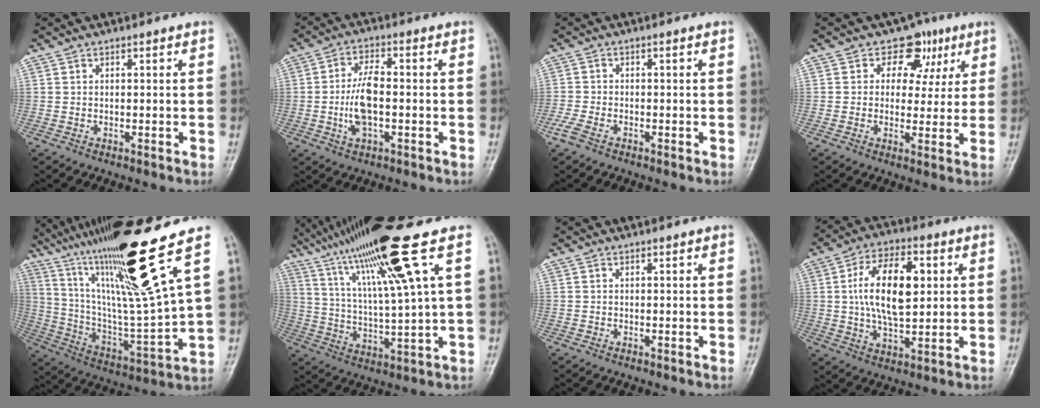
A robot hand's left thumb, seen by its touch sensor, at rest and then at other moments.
{"total": 8.2, "force": [-1.2, 3.6, 7.3], "torque": [-0.146, 0.011, -0.024]}
{"total": 3.4, "force": [-2.1, 1.5, 2.2], "torque": [-0.060, 0.006, -0.043]}
{"total": 8.0, "force": [3.5, 6.5, 3.1], "torque": [0.009, -0.001, 0.042]}
{"total": 24.6, "force": [14.2, 1.0, 20.0], "torque": [-0.343, -0.063, 0.253]}
{"total": 19.0, "force": [9.8, 0.1, 16.3], "torque": [-0.285, -0.019, 0.173]}
{"total": 0.0}
{"total": 14.6, "force": [2.3, 7.4, 12.4], "torque": [-0.210, 0.003, 0.040]}